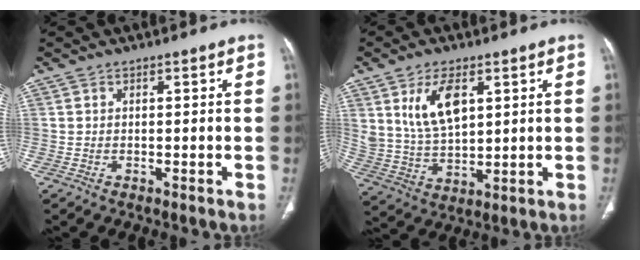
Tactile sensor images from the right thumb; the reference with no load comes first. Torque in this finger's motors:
{"motor_torque": [0.13, 0.28, 0.63, 0.79, 0.08]}